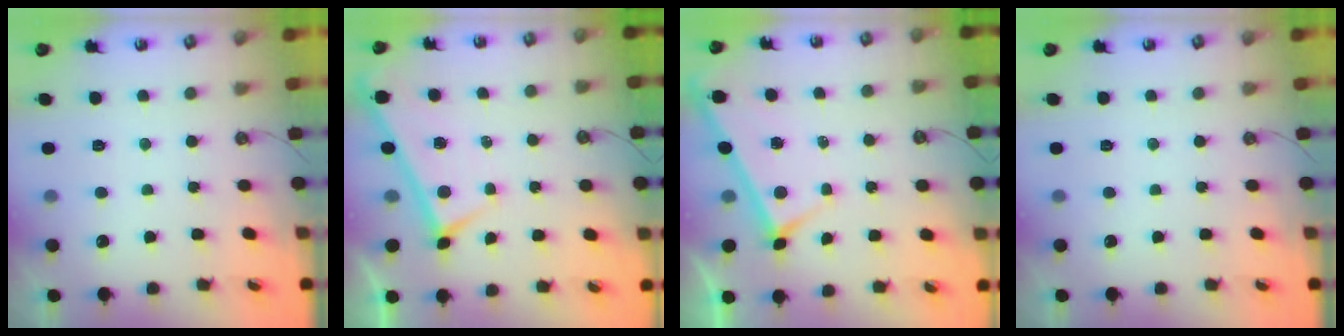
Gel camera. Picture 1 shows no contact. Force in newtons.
{"total": 0.0}
{"total": 3.9, "press": 3.9, "slide": 0.3}
{"total": 0.0}